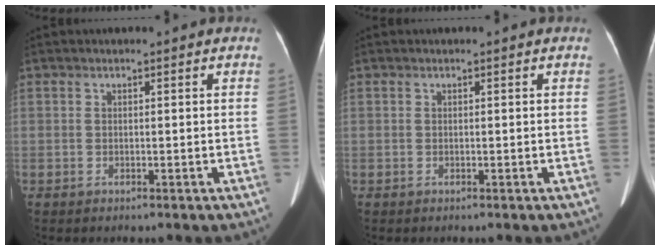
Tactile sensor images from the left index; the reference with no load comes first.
{"total": 0.0}